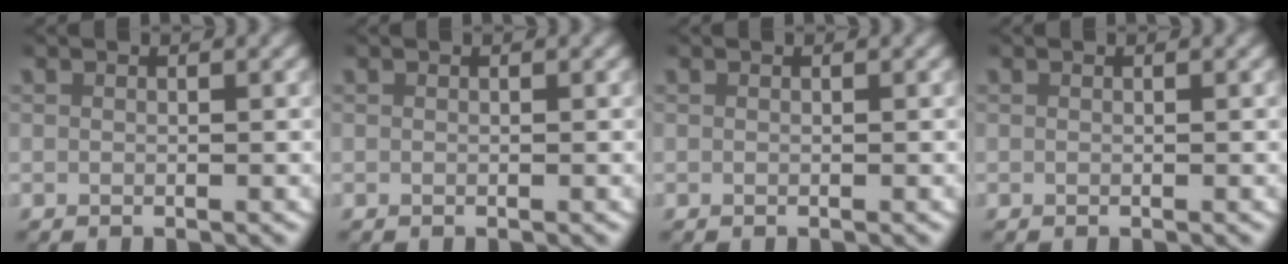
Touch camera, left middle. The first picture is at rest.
{"total": 0.0}
{"total": 0.0}
{"total": 0.0}